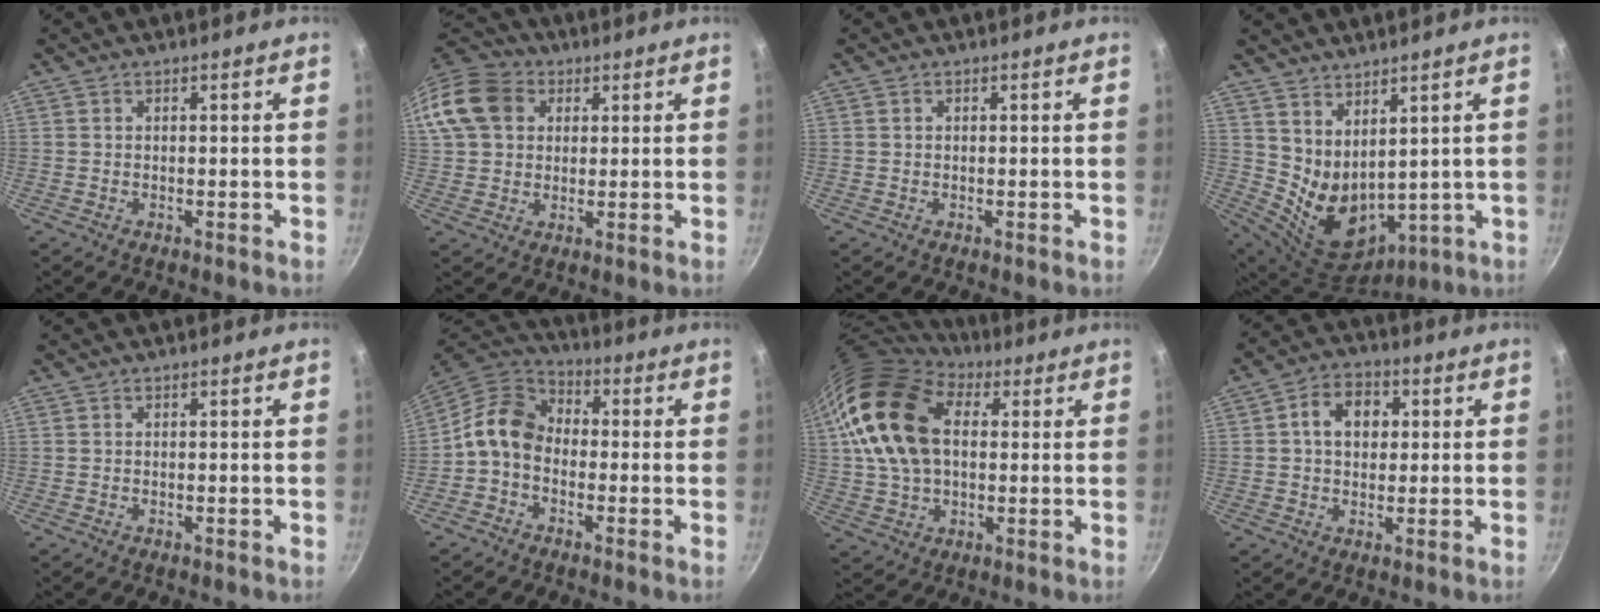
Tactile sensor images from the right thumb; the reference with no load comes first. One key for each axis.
{"total": 12.6, "fx": 3.8, "fy": 10.2, "fz": 6.3, "tx": -0.116, "ty": 0.017, "tz": 0.059}
{"total": 0.5, "fx": 0.2, "fy": 0.4, "fz": 0.2, "tx": -0.004, "ty": 0.002, "tz": 0.003}
{"total": 11.7, "fx": 4.5, "fy": 7.0, "fz": 8.3, "tx": -0.124, "ty": -0.057, "tz": 0.110}
{"total": 0.0}
{"total": 9.5, "fx": -1.5, "fy": 7.3, "fz": 5.8, "tx": -0.090, "ty": 0.040, "tz": -0.054}
{"total": 19.7, "fx": 4.7, "fy": 13.2, "fz": 13.9, "tx": -0.254, "ty": 0.011, "tz": 0.079}
{"total": 7.9, "fx": 1.5, "fy": 5.9, "fz": 4.9, "tx": -0.056, "ty": 0.010, "tz": 0.014}